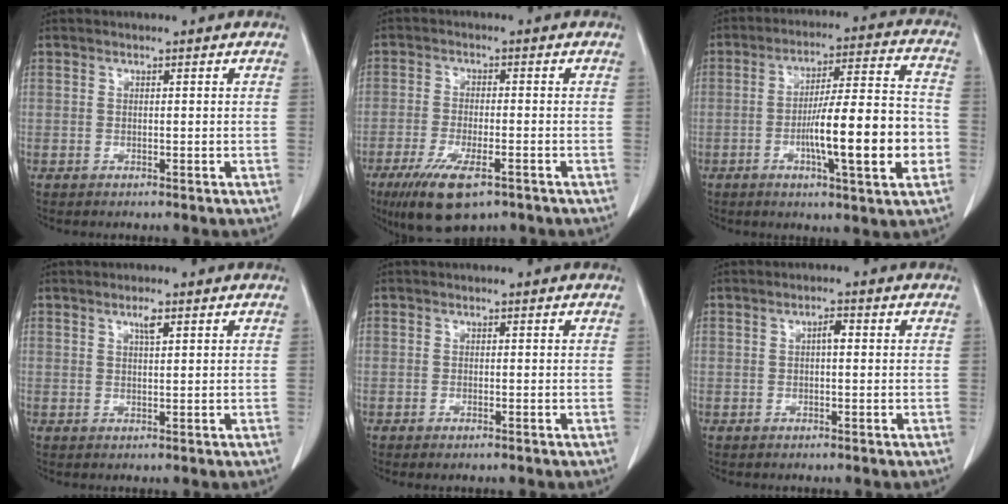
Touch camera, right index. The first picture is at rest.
{"total": 9.7, "force": [-5.9, 2.8, 7.1], "torque": [-0.129, -0.020, -0.096]}
{"total": 15.3, "force": [-3.8, 1.2, 14.8], "torque": [-0.237, 0.006, -0.057]}
{"total": 1.8, "force": [1.0, 0.3, 1.5], "torque": [-0.028, -0.001, 0.017]}
{"total": 0.8, "force": [-0.6, 0.2, 0.6], "torque": [-0.012, -0.002, -0.007]}
{"total": 1.6, "force": [0.2, 0.5, 1.5], "torque": [-0.024, 0.005, 0.003]}